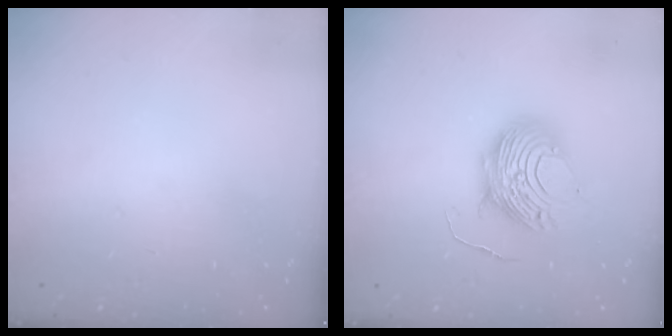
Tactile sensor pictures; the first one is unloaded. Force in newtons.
{"total": 10.8, "press": 10.8, "slide": 0.9}